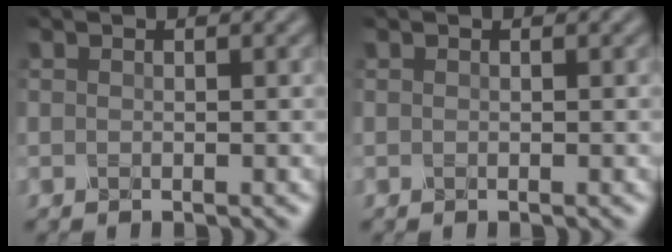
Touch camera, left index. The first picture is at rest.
{"total": 0.0}